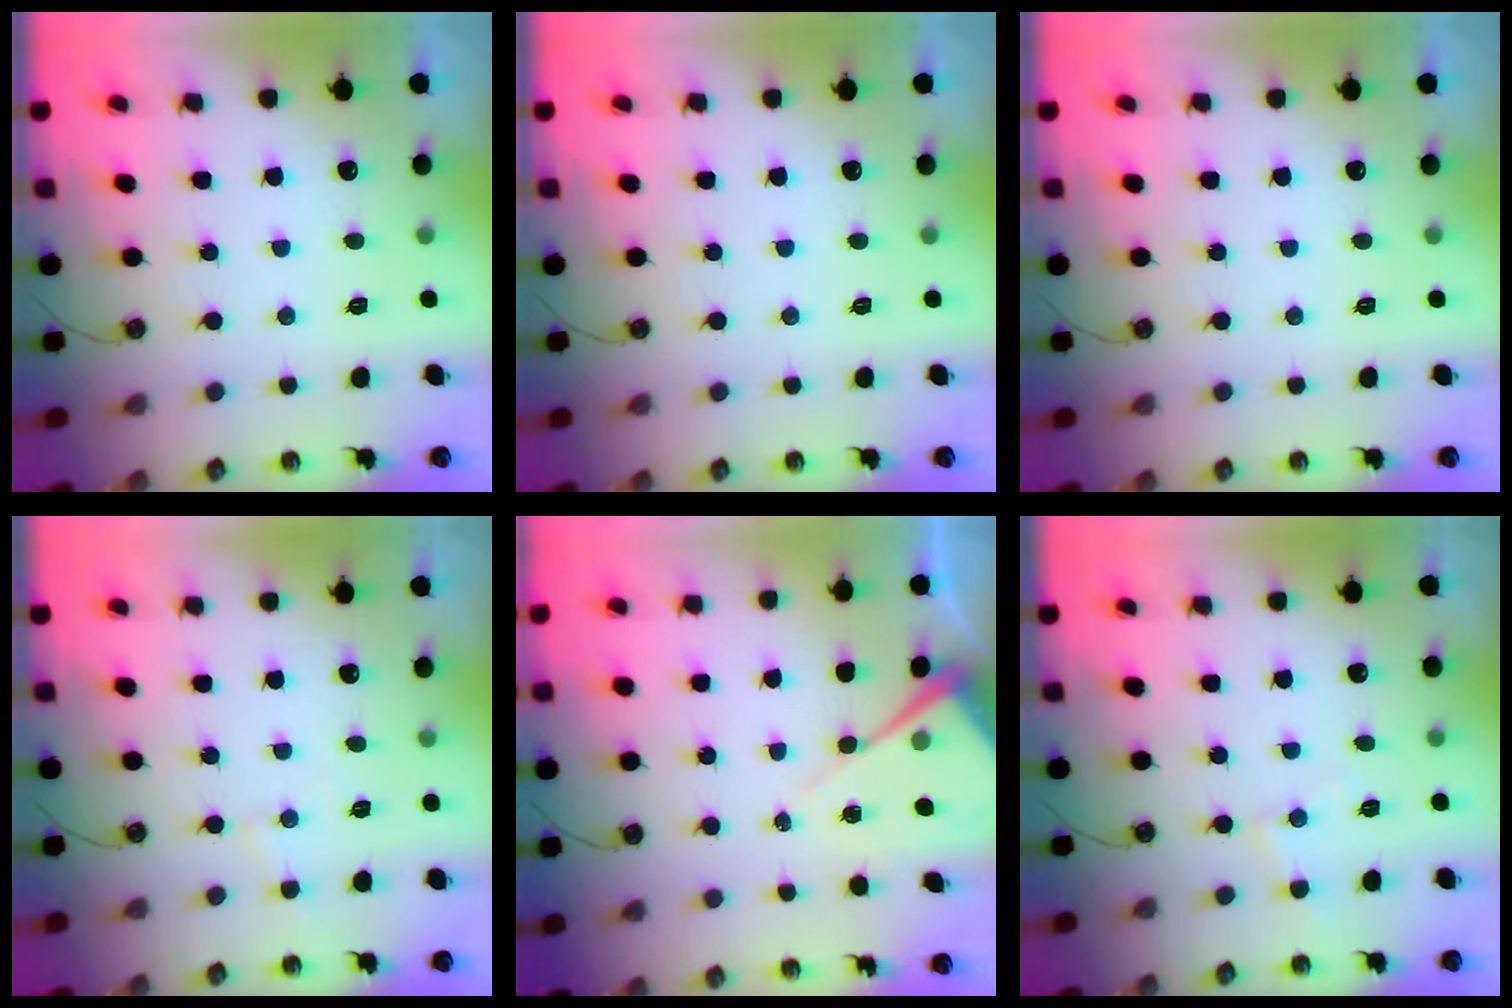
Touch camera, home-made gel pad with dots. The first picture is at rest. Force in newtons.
{"total": 0.0}
{"total": 0.0}
{"total": 4.0, "press": 3.9, "slide": 0.6}
{"total": 7.8, "press": 7.8, "slide": 0.5}
{"total": 5.5, "press": 5.5, "slide": 0.4}